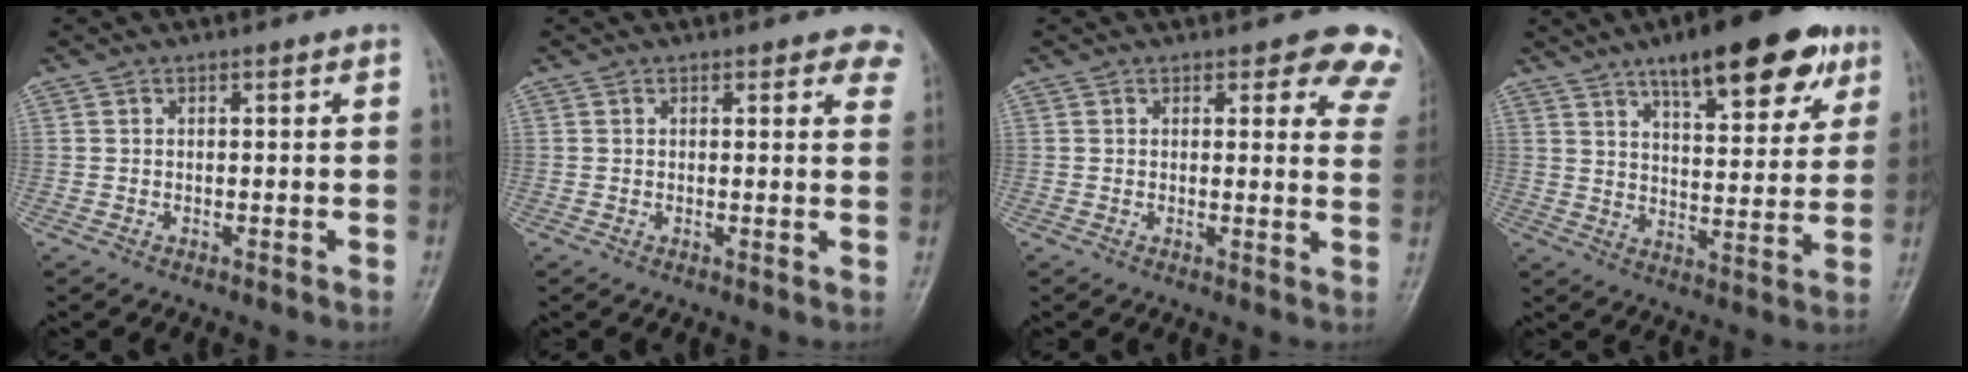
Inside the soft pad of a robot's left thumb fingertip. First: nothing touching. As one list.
[{"total": 4.3, "force": [3.2, 1.9, 2.1], "torque": [0.007, -0.010, 0.023]}, {"total": 9.1, "force": [7.3, 4.1, 3.6], "torque": [0.016, -0.031, 0.052]}, {"total": 18.6, "force": [11.2, 6.6, 13.3], "torque": [-0.151, -0.036, 0.165]}]